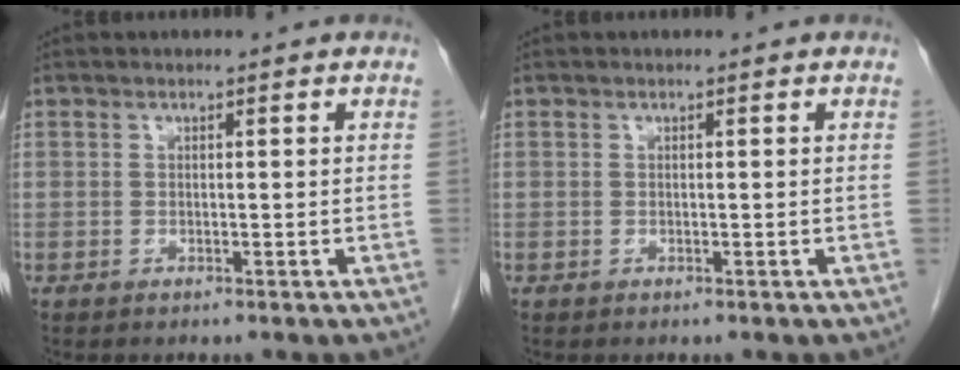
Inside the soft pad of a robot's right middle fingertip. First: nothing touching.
{"total": 0.0}